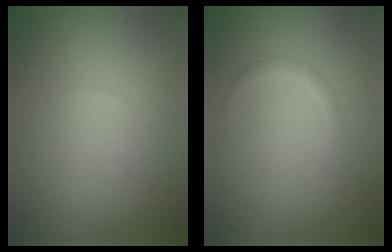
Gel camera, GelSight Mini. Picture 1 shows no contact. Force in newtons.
{"total": 0.6, "press": 0.6, "slide": 0.0}